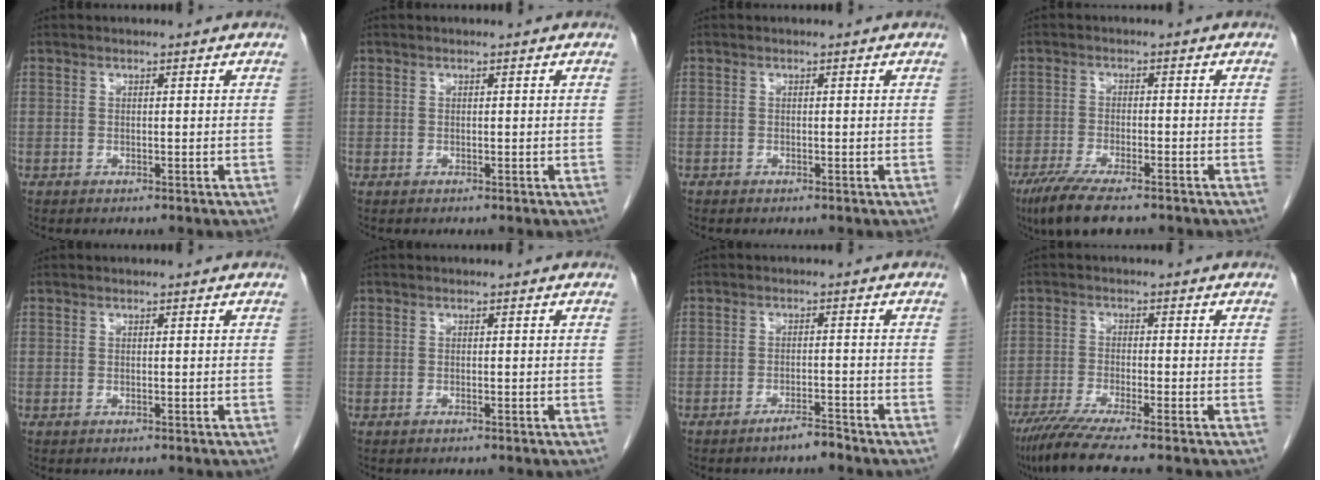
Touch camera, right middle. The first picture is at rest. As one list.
[{"total": 0.0}, {"total": 0.0}, {"total": 9.1, "force": [-6.8, 1.7, 5.8], "torque": [-0.104, -0.023, -0.108]}, {"total": 0.0}, {"total": 0.0}, {"total": 2.5, "force": [-2.2, -0.1, 1.1], "torque": [-0.024, -0.005, -0.037]}, {"total": 7.9, "force": [-6.2, -1.1, 4.7], "torque": [-0.081, -0.028, -0.106]}]